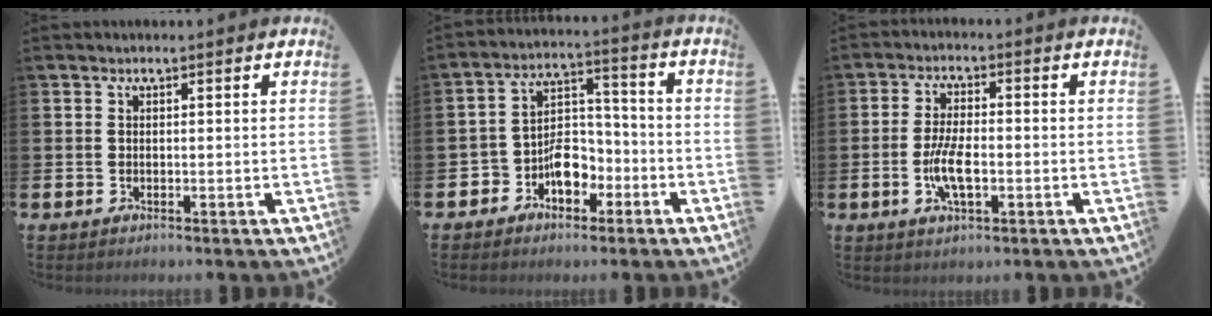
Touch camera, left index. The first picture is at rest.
{"total": 6.2, "force": [-3.0, 4.4, 3.2], "torque": [-0.055, 0.015, -0.058]}
{"total": 5.4, "force": [-1.2, 2.0, 4.9], "torque": [-0.094, 0.000, -0.025]}